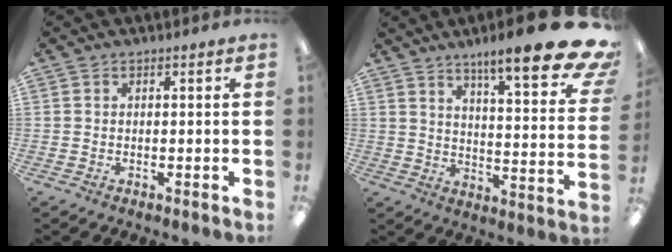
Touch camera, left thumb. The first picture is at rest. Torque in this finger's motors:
{"motor_torque": [0.52, 0.58, 1.47, -1.30, 0.19]}